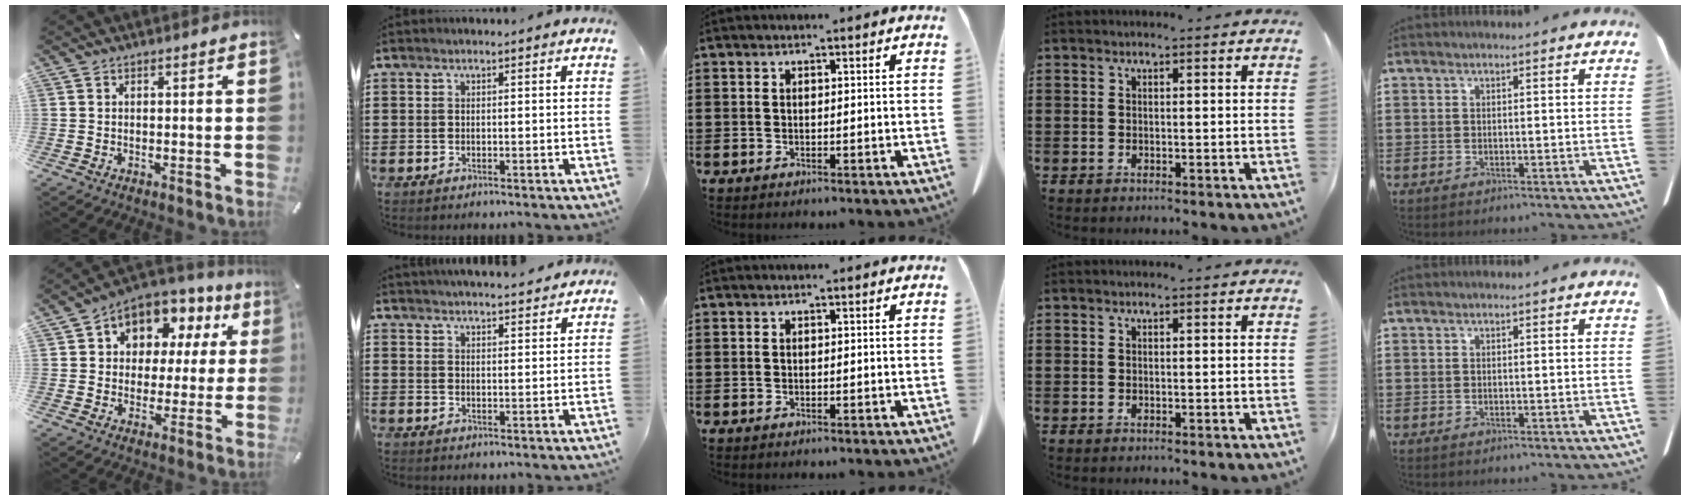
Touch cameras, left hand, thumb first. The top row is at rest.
{"thumb": {"total": 9.2, "force": [4.5, 7.5, 3.0], "torque": [-0.063, -0.036, 0.085]}, "index": {"total": 3.2, "force": [3.2, 0.1, 0.0], "torque": [-0.010, -0.013, 0.061]}}